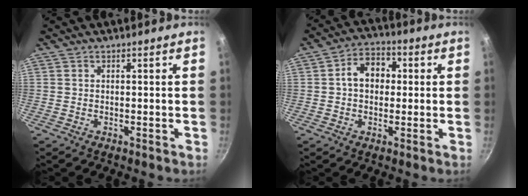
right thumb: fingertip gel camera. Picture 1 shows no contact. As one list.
[{"total": 8.1, "force": [0.9, 6.1, 5.2], "torque": [-0.048, 0.018, 0.002]}]